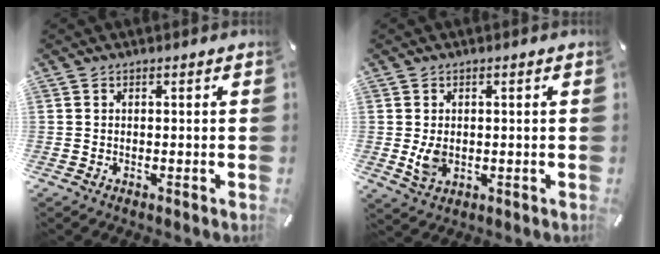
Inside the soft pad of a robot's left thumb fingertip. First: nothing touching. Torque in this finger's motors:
{"motor_torque": [1.02, 1.34, 0.24, -0.25, 0.01]}